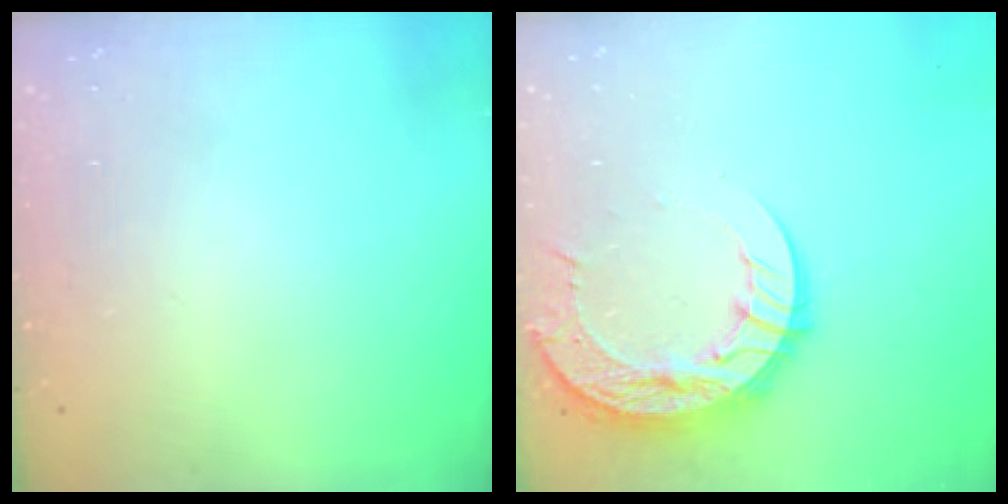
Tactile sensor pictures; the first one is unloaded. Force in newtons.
{"total": 14.0, "press": 14.0, "slide": 1.3}